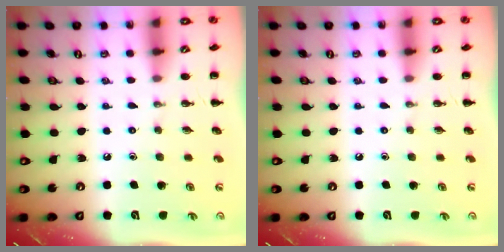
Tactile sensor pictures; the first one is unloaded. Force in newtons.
{"total": 0.0}